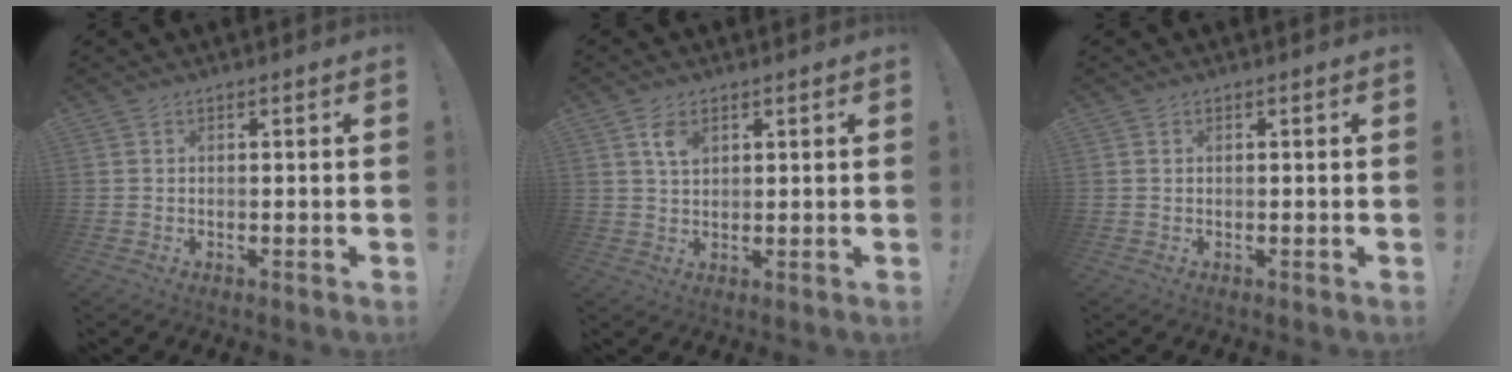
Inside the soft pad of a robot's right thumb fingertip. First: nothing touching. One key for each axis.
{"total": 4.5, "fx": 2.2, "fy": 2.5, "fz": 3.0, "tx": -0.046, "ty": -0.007, "tz": 0.036}
{"total": 0.5, "fx": 0.5, "fy": 0.0, "fz": -0.3, "tx": 0.004, "ty": 0.001, "tz": 0.009}